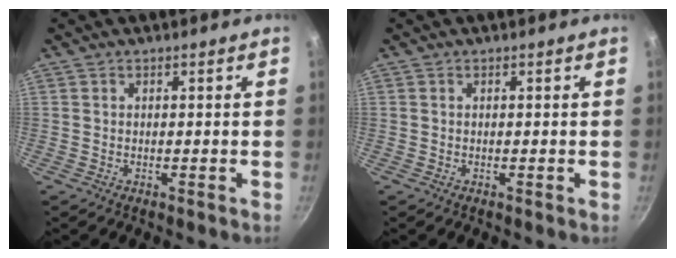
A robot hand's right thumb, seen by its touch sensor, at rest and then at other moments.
{"total": 0.0}